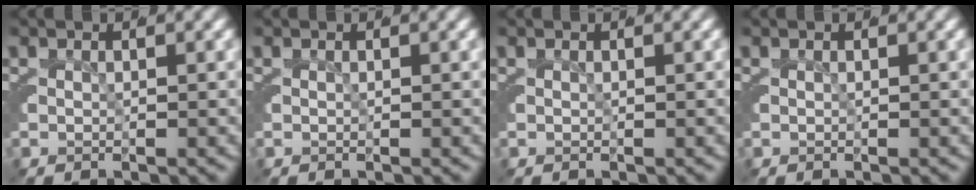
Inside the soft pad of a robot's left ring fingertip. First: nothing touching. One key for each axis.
{"total": 0.0}
{"total": 0.0}
{"total": 0.0}